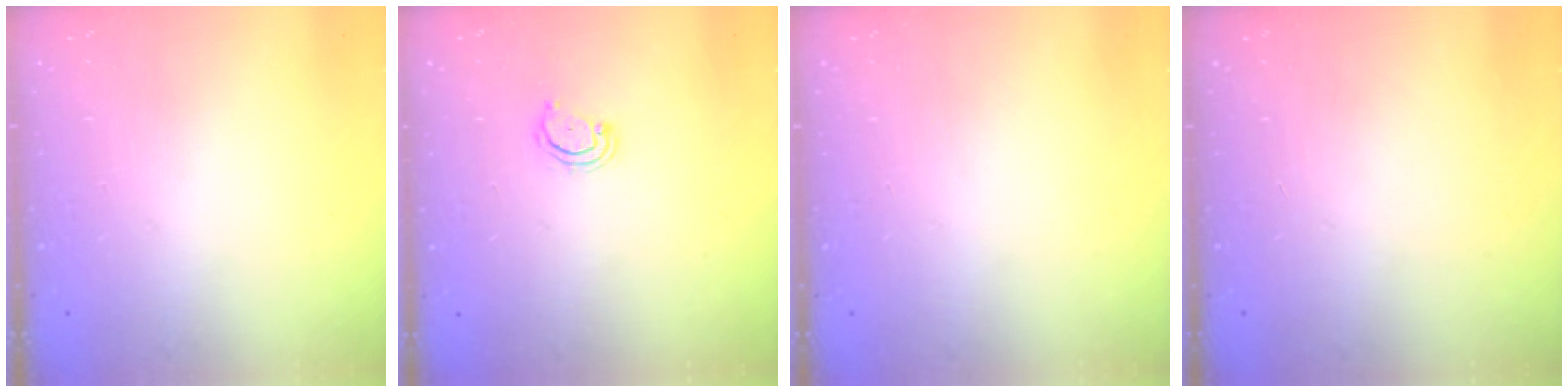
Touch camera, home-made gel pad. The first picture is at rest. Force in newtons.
{"total": 3.7, "press": 3.7, "slide": 0.3}
{"total": 0.0}
{"total": 0.0}